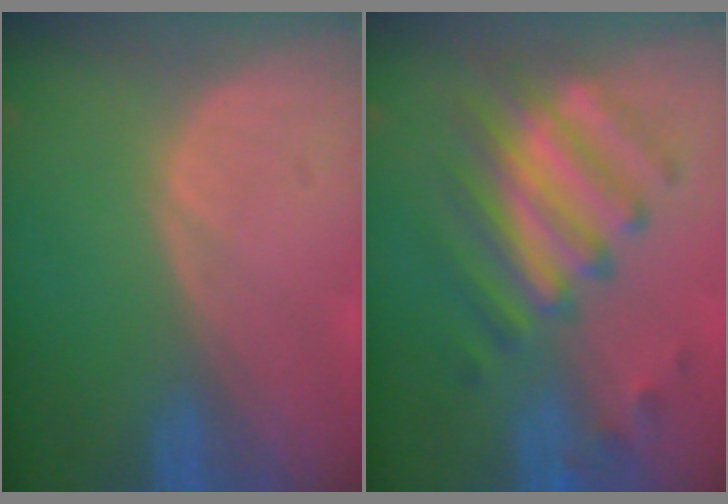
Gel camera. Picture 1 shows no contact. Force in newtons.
{"total": 8.3, "press": 8.3, "slide": 0.7}